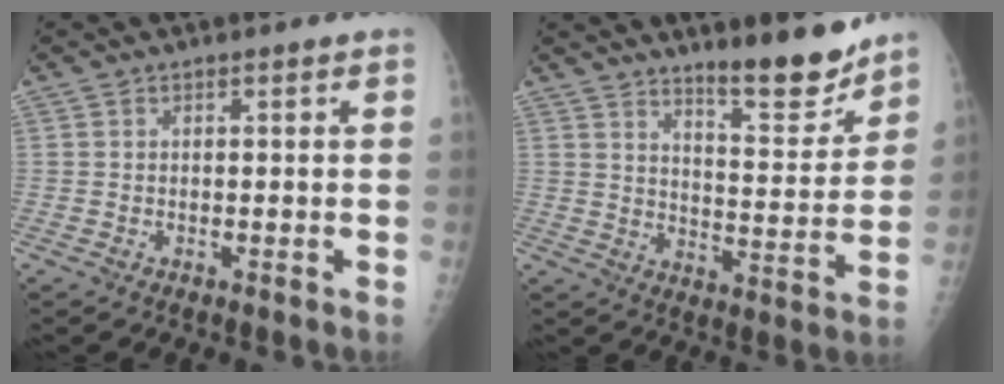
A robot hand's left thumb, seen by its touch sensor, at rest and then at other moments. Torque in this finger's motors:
{"motor_torque": [1.00, 0.96, 0.39, -0.35, 0.09]}